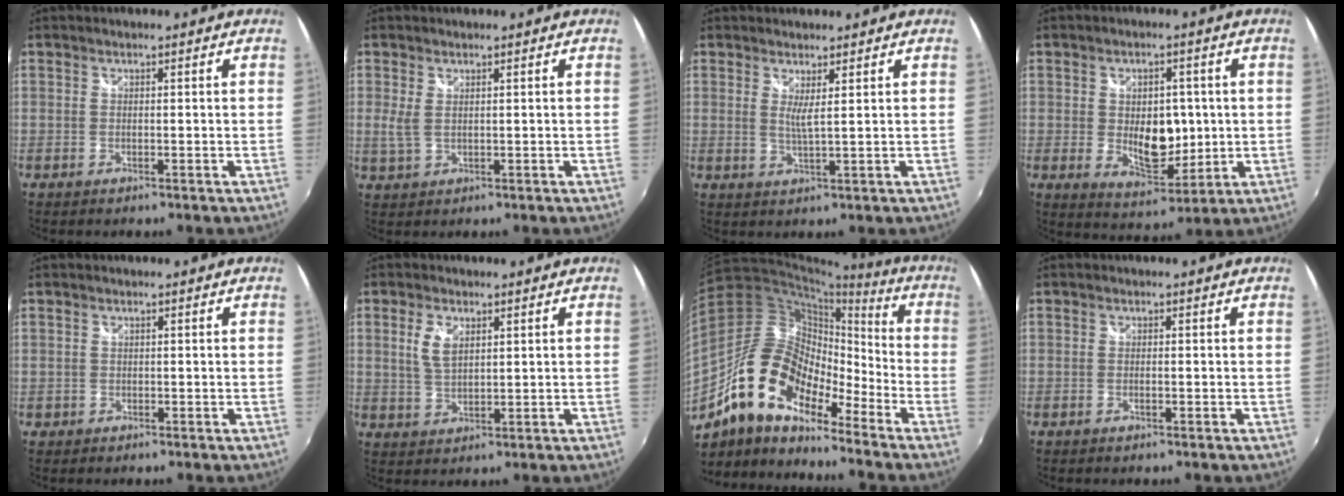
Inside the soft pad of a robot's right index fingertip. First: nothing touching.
{"total": 2.6, "force": [0.5, 1.3, 2.2], "torque": [-0.046, -0.002, 0.012]}
{"total": 2.4, "force": [1.1, -0.3, 2.1], "torque": [-0.039, -0.008, 0.016]}
{"total": 9.3, "force": [-0.3, 5.6, 7.5], "torque": [-0.119, -0.008, 0.004]}
{"total": 1.1, "force": [-0.3, 1.1, 0.0], "torque": [-0.003, 0.001, -0.003]}
{"total": 4.7, "force": [1.8, 2.4, 3.6], "torque": [-0.072, 0.003, 0.036]}
{"total": 16.1, "force": [-11.4, 6.6, 9.2], "torque": [-0.157, 0.001, -0.228]}
{"total": 0.6, "force": [-0.4, 0.0, 0.5], "torque": [-0.009, 0.000, -0.007]}